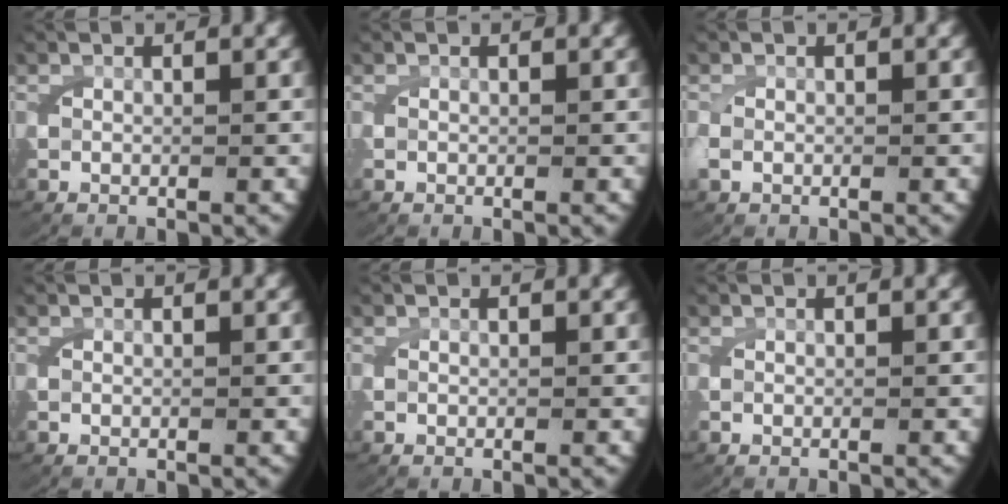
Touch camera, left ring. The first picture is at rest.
{"total": 0.0}
{"total": 0.8, "force": [-0.2, 0.7, 0.4], "torque": [-0.023, -0.005, 0.001]}
{"total": 0.0}
{"total": 0.0}
{"total": 0.0}